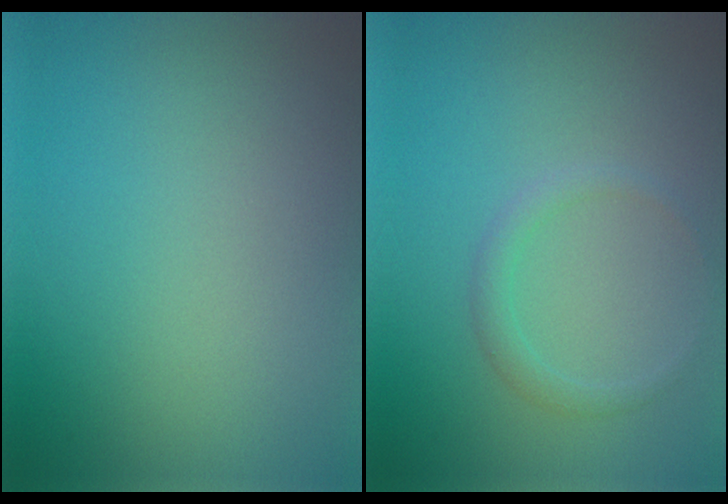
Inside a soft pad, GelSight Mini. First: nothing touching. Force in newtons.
{"total": 1.3, "press": 1.3, "slide": 0.1}